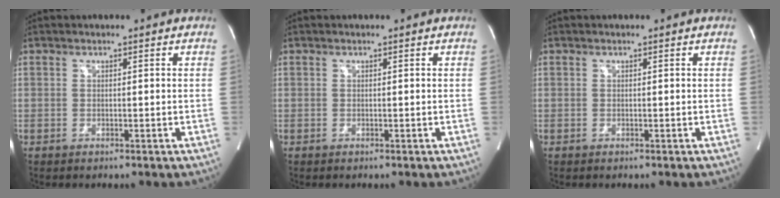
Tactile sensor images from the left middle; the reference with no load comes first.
{"total": 0.0}
{"total": 0.0}